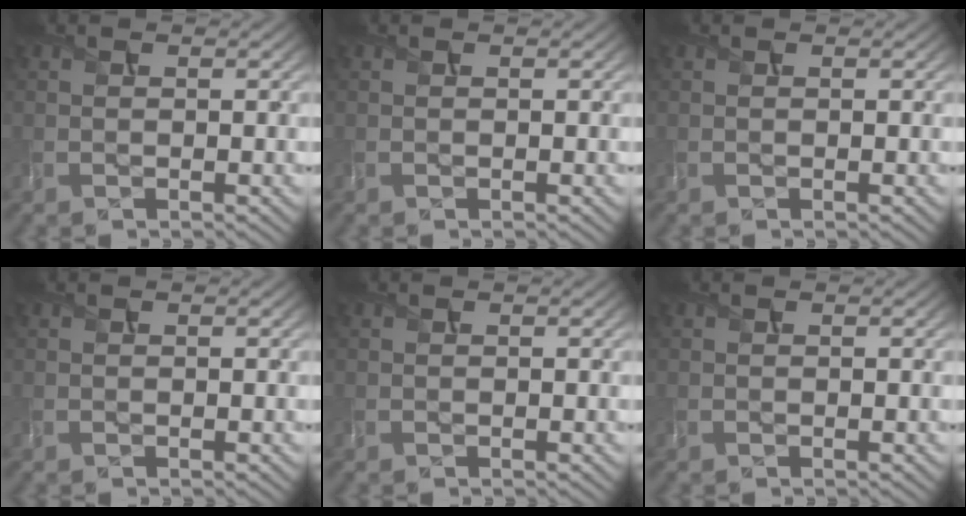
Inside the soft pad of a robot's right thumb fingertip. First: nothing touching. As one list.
[{"total": 0.0}, {"total": 0.0}, {"total": 0.0}, {"total": 0.0}, {"total": 0.0}]